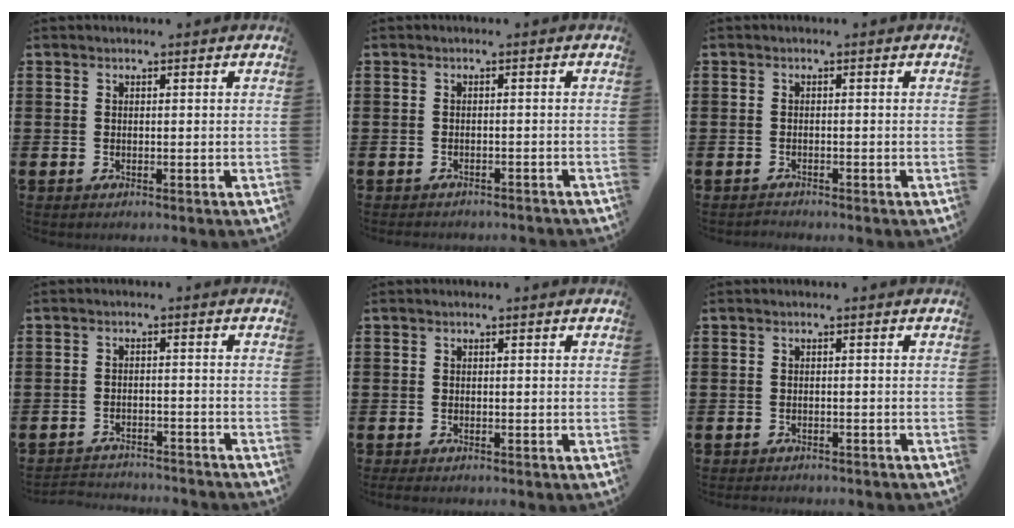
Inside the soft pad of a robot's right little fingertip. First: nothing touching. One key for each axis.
{"total": 1.0, "fx": -1.0, "fy": 0.0, "fz": -0.1, "tx": -0.001, "ty": 0.000, "tz": -0.020}
{"total": 0.6, "fx": -0.6, "fy": 0.0, "fz": -0.1, "tx": -0.001, "ty": -0.002, "tz": -0.013}
{"total": 2.4, "fx": -2.4, "fy": 0.1, "fz": -0.2, "tx": -0.003, "ty": 0.002, "tz": -0.053}
{"total": 0.6, "fx": -0.4, "fy": 0.2, "fz": 0.4, "tx": -0.009, "ty": -0.001, "tz": -0.008}
{"total": 0.8, "fx": -0.8, "fy": 0.0, "fz": 0.0, "tx": -0.002, "ty": -0.001, "tz": -0.017}